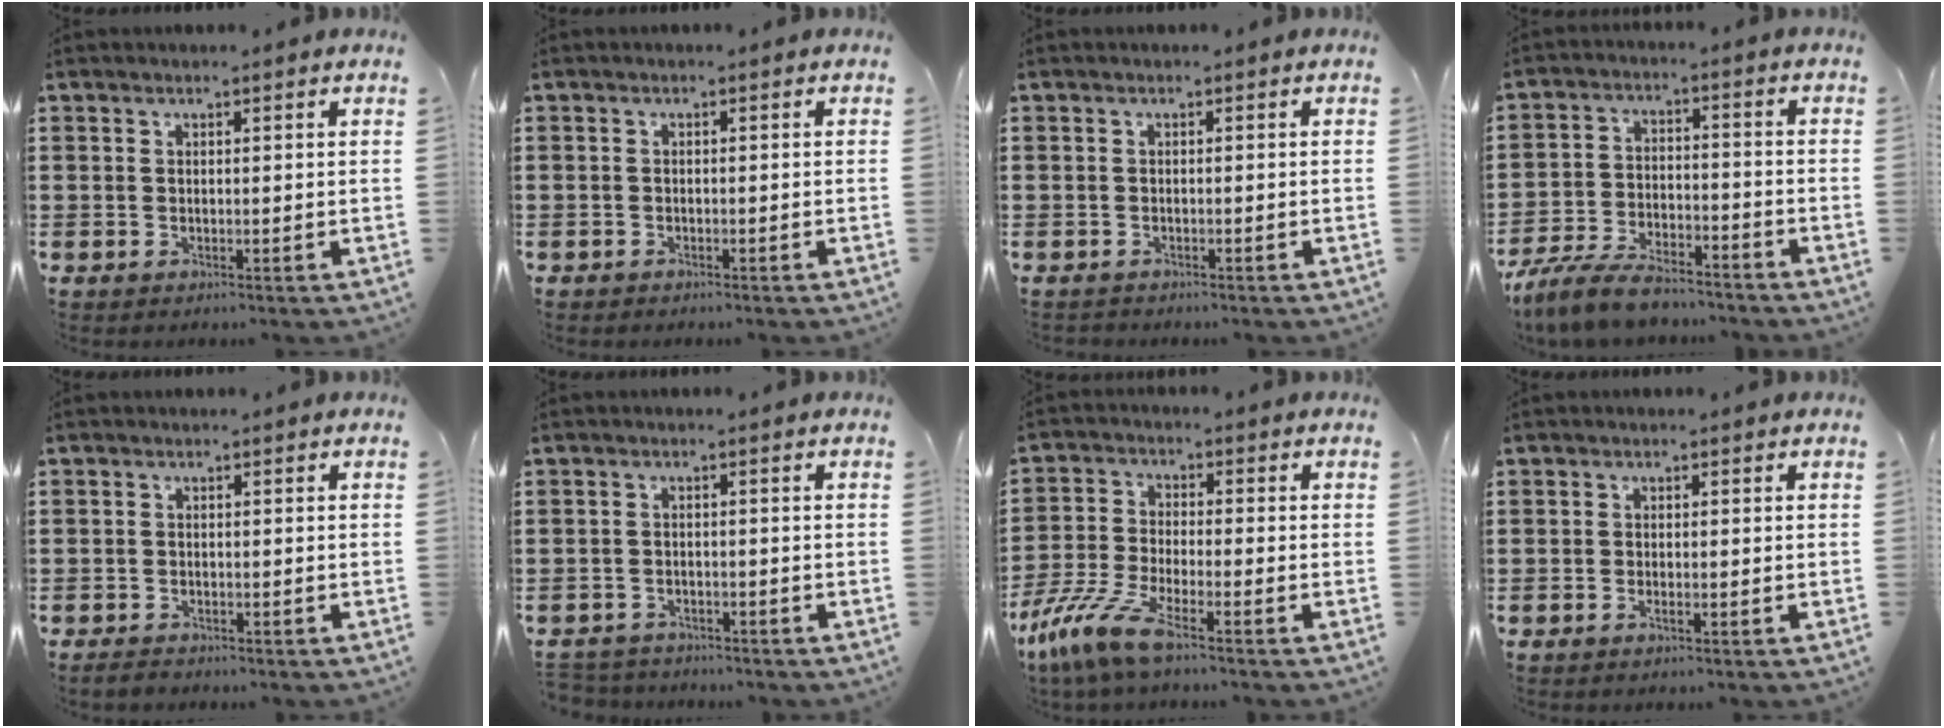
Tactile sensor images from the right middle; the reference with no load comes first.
{"total": 0.7, "force": [-0.6, 0.2, 0.0], "torque": [-0.002, -0.002, -0.013]}
{"total": 0.7, "force": [-0.6, 0.3, -0.1], "torque": [0.001, 0.003, -0.014]}
{"total": 7.9, "force": [-7.1, 1.7, 3.1], "torque": [-0.066, 0.010, -0.136]}
{"total": 1.2, "force": [-1.0, 0.7, 0.0], "torque": [-0.002, 0.004, -0.023]}
{"total": 2.2, "force": [-2.1, 0.6, -0.3], "torque": [-0.001, 0.001, -0.049]}
{"total": 8.2, "force": [-6.3, 0.8, 5.1], "torque": [-0.133, -0.019, -0.127]}
{"total": 0.8, "force": [-0.4, 0.1, 0.7], "torque": [-0.013, -0.003, -0.007]}